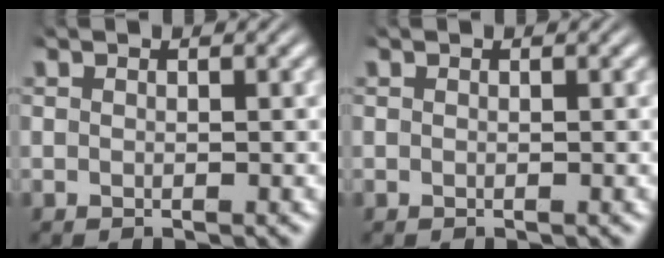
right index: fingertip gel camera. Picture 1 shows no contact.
{"total": 0.0}